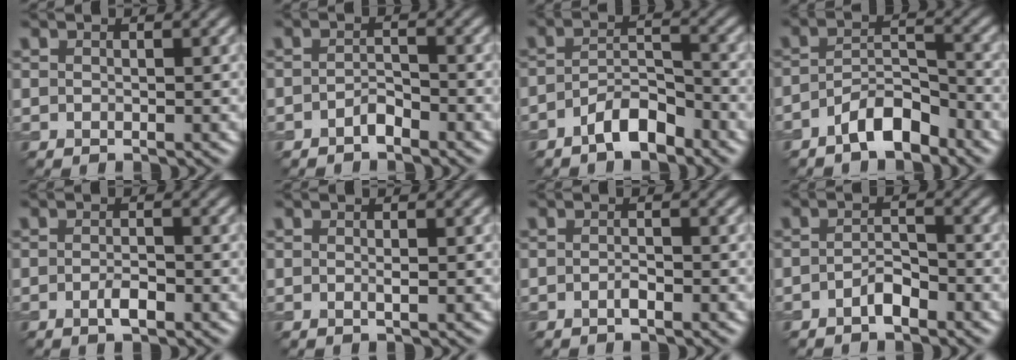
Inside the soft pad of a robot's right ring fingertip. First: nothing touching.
{"total": 1.4, "force": [-1.1, 0.5, 0.7], "torque": [-0.014, 0.006, -0.022]}
{"total": 3.8, "force": [-2.6, 1.4, 2.4], "torque": [-0.043, 0.010, -0.050]}
{"total": 4.3, "force": [-3.0, 1.6, 2.6], "torque": [-0.044, 0.009, -0.056]}
{"total": 1.6, "force": [-0.7, 0.4, 1.4], "torque": [-0.028, -0.002, -0.015]}
{"total": 0.6, "force": [0.0, 0.0, 0.6], "torque": [-0.013, 0.000, 0.000]}
{"total": 0.9, "force": [-0.5, 0.2, 0.7], "torque": [-0.016, 0.001, -0.009]}
{"total": 1.9, "force": [-1.3, 0.7, 1.2], "torque": [-0.023, 0.006, -0.025]}